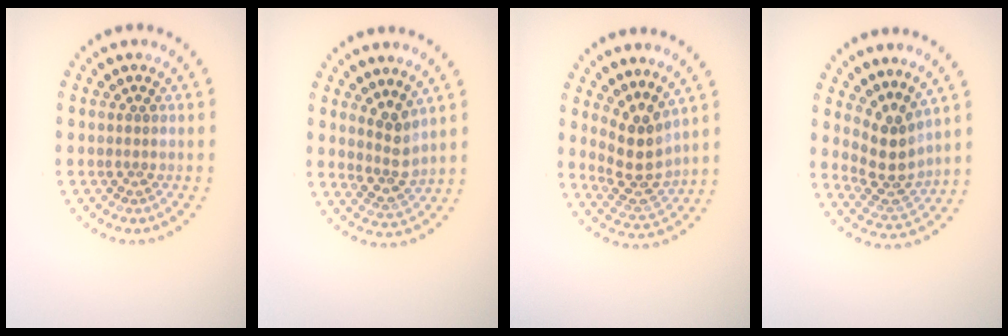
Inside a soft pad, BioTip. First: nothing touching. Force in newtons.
{"total": 2.5, "press": 2.0, "slide": 1.6}
{"total": 3.8, "press": 3.2, "slide": 2.2}
{"total": 3.5, "press": 2.7, "slide": 2.2}